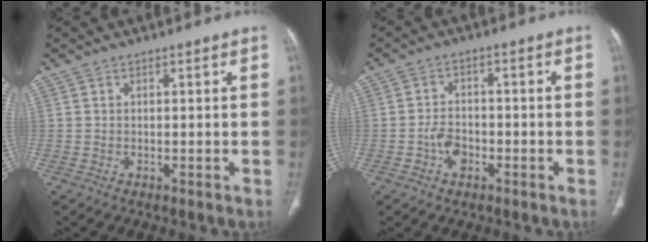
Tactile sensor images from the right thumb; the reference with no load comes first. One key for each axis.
{"total": 4.3, "fx": -1.8, "fy": 3.0, "fz": 2.5, "tx": -0.036, "ty": 0.018, "tz": -0.032}